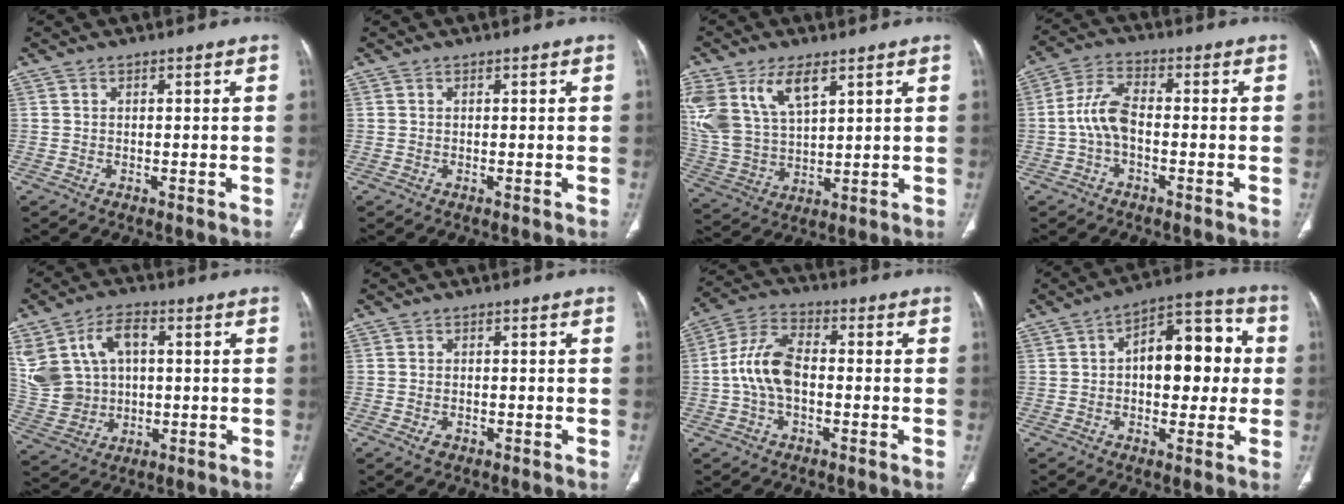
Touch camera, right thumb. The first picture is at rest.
{"total": 0.0}
{"total": 15.1, "force": [7.5, 8.0, 10.5], "torque": [-0.215, -0.018, 0.158]}
{"total": 7.0, "force": [-1.2, 3.7, 5.8], "torque": [-0.123, 0.024, -0.030]}
{"total": 14.3, "force": [3.4, 10.3, 9.2], "torque": [-0.175, 0.011, 0.078]}
{"total": 1.7, "force": [-0.8, 1.1, 1.0], "torque": [-0.018, 0.005, -0.009]}
{"total": 9.8, "force": [-1.0, 5.6, 8.0], "torque": [-0.161, 0.030, -0.027]}
{"total": 14.8, "force": [1.2, 8.4, 12.2], "torque": [-0.130, 0.035, 0.010]}